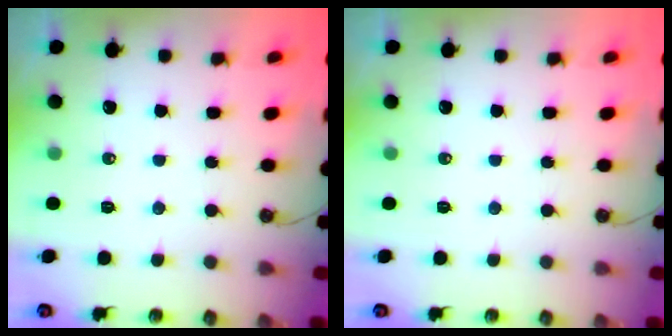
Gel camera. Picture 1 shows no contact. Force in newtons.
{"total": 0.0}